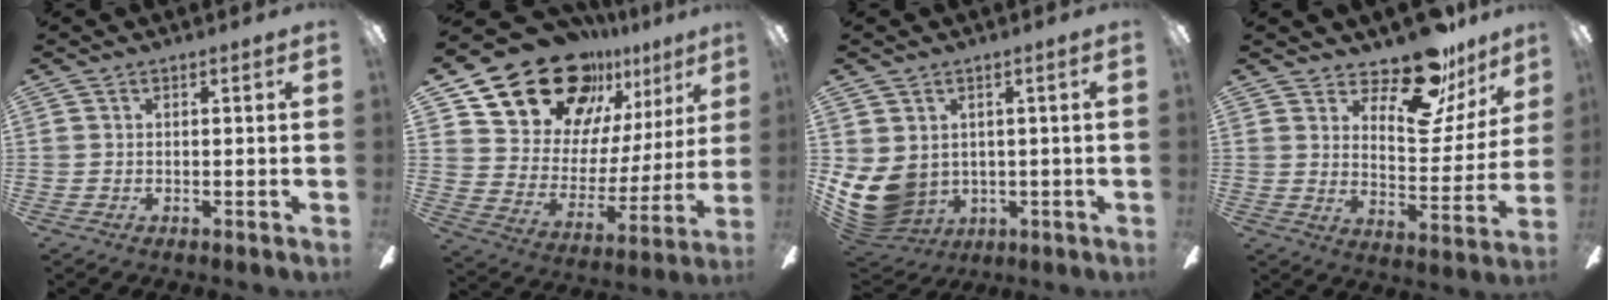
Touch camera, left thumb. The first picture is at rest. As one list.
[{"total": 23.0, "force": [17.7, 12.1, 8.4], "torque": [-0.149, -0.116, 0.332]}, {"total": 10.7, "force": [-0.2, 9.3, 5.3], "torque": [-0.152, -0.012, 0.000]}, {"total": 18.0, "force": [13.7, 7.0, 9.2], "torque": [-0.136, -0.094, 0.231]}]